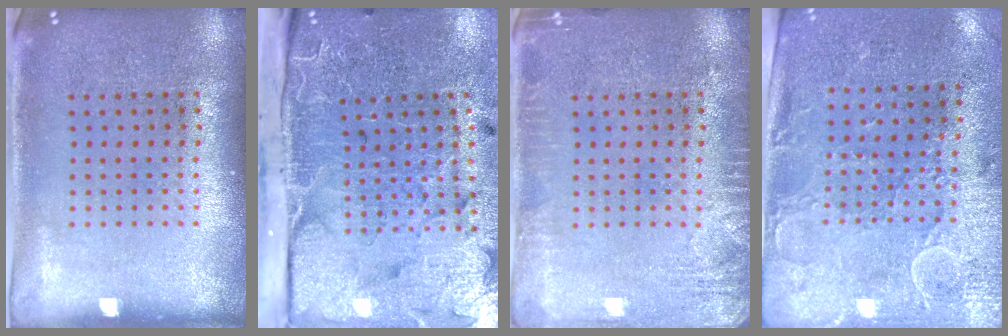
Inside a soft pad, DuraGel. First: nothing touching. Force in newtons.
{"total": 5.0, "press": 4.0, "slide": 3.1}
{"total": 2.5, "press": 2.5, "slide": 0.4}
{"total": 2.9, "press": 2.5, "slide": 1.6}